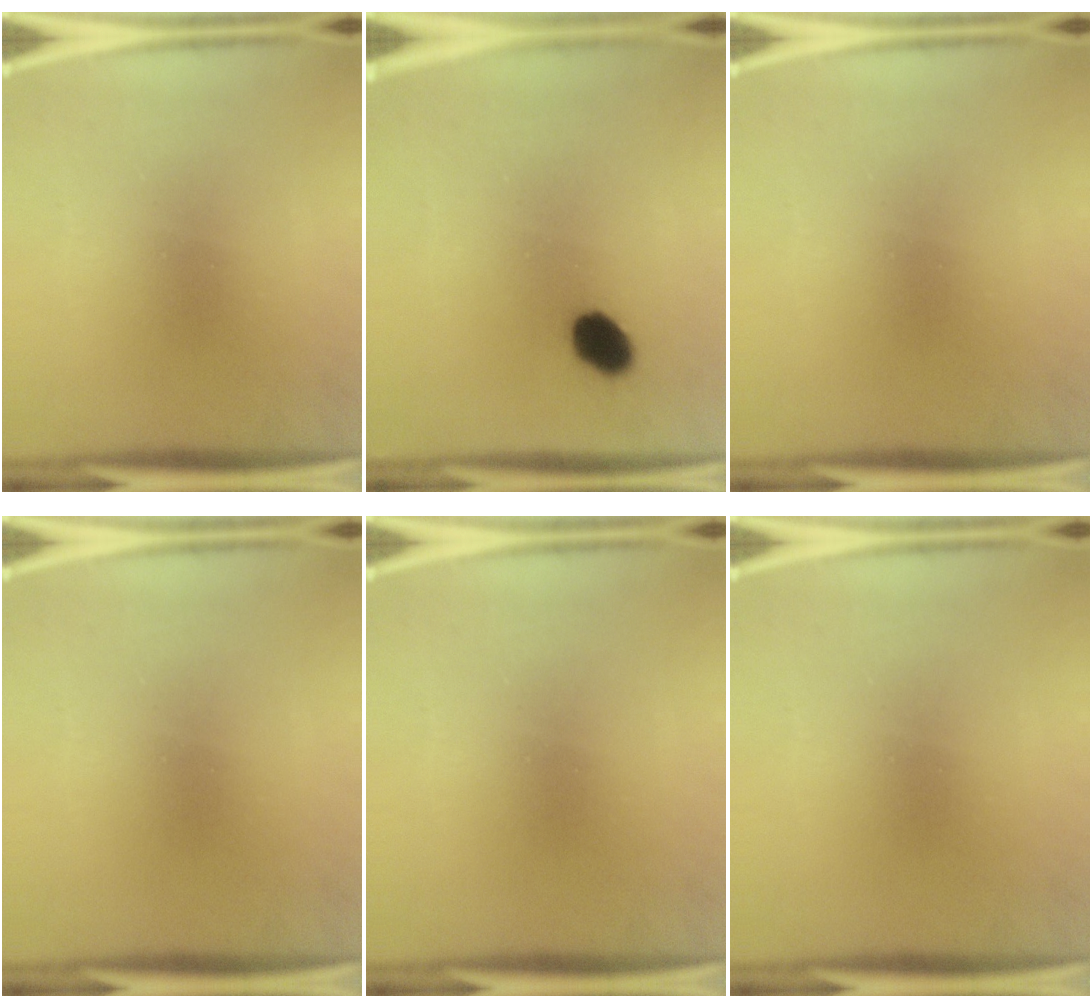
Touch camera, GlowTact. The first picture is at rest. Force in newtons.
{"total": 5.4}
{"total": 0.0}
{"total": 0.0}
{"total": 0.0}
{"total": 0.0}